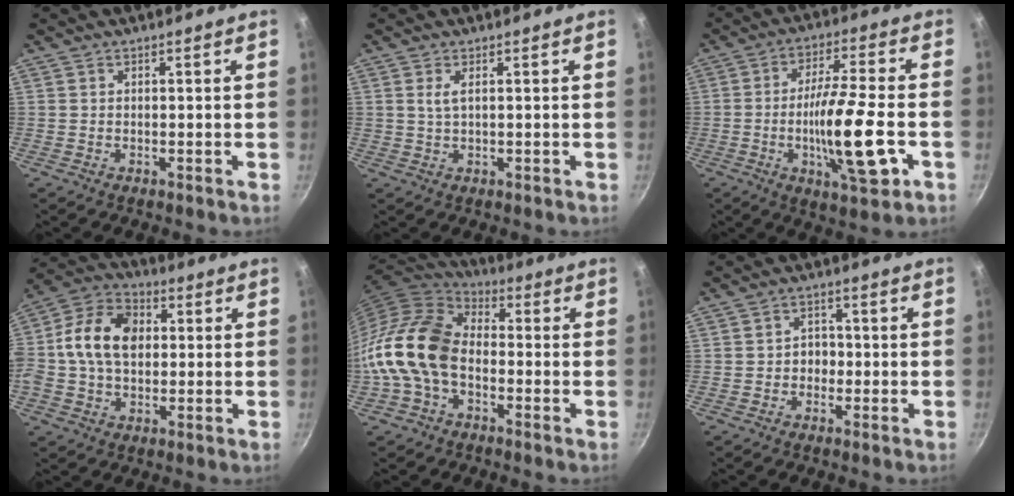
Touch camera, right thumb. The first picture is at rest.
{"total": 2.1, "force": [0.7, 0.8, 1.8], "torque": [-0.036, -0.003, 0.016]}
{"total": 15.6, "force": [-4.0, 3.2, 14.7], "torque": [-0.250, 0.013, -0.071]}
{"total": 14.8, "force": [1.3, 10.6, 10.3], "torque": [-0.162, 0.024, 0.002]}
{"total": 14.8, "force": [-3.6, 10.0, 10.4], "torque": [-0.173, 0.043, -0.091]}
{"total": 2.3, "force": [-0.5, 2.0, 1.0], "torque": [-0.001, 0.007, -0.011]}